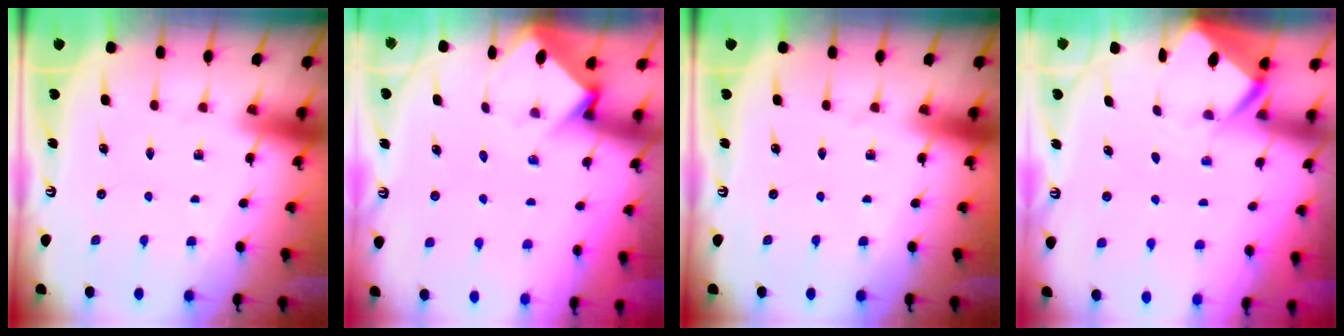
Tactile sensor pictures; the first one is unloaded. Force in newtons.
{"total": 3.6, "press": 3.6, "slide": 0.2}
{"total": 0.0}
{"total": 3.3, "press": 3.3, "slide": 0.3}